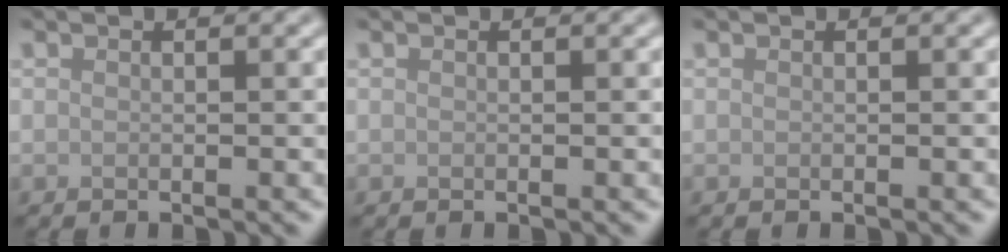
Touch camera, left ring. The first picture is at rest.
{"total": 0.0}
{"total": 0.0}